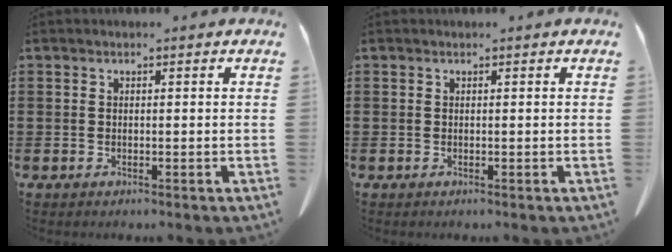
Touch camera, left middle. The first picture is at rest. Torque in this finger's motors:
{"motor_torque": [0.01, 0.05, -0.02, -0.01]}